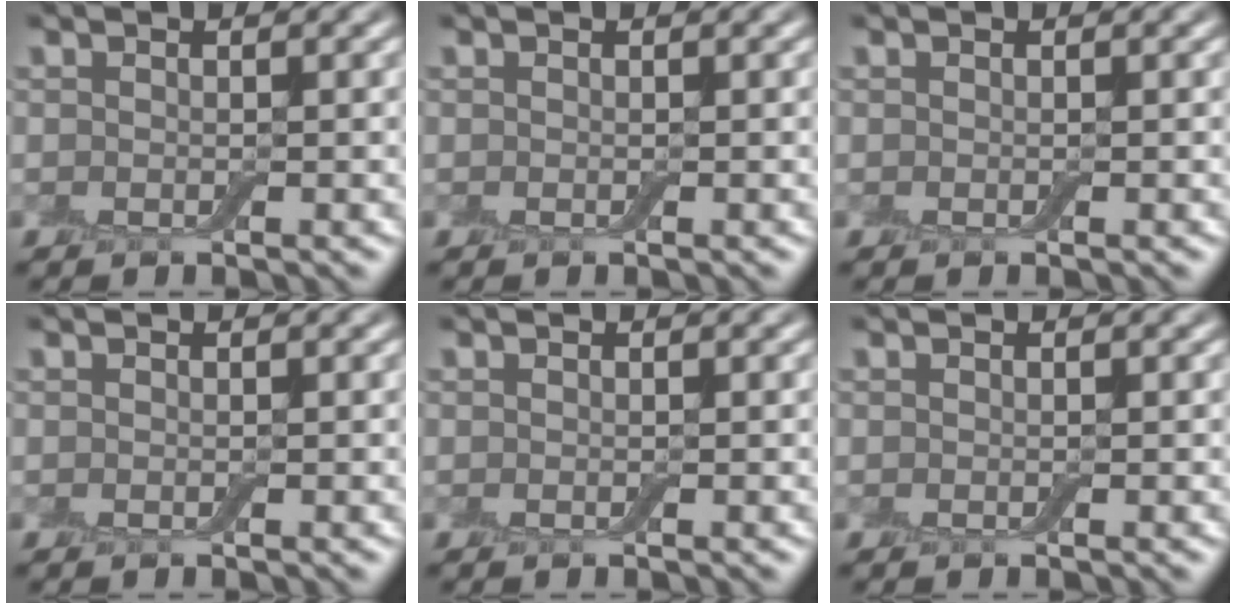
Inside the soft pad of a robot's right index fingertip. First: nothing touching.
{"total": 0.0}
{"total": 0.0}
{"total": 0.0}
{"total": 0.0}
{"total": 0.0}